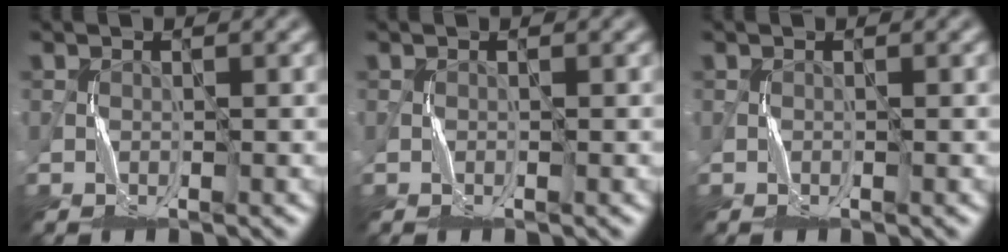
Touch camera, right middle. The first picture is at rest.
{"total": 0.0}
{"total": 0.0}